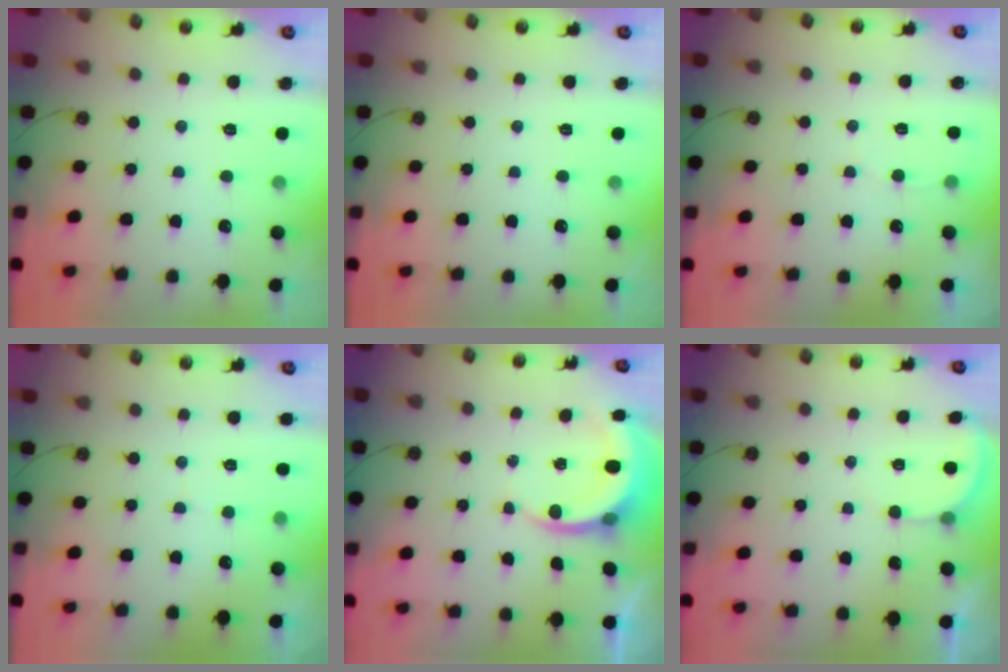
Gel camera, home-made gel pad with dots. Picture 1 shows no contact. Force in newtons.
{"total": 0.0}
{"total": 2.3, "press": 2.3, "slide": 0.3}
{"total": 2.8, "press": 2.6, "slide": 1.1}
{"total": 4.7, "press": 4.7, "slide": 0.3}
{"total": 2.2, "press": 2.2, "slide": 0.2}